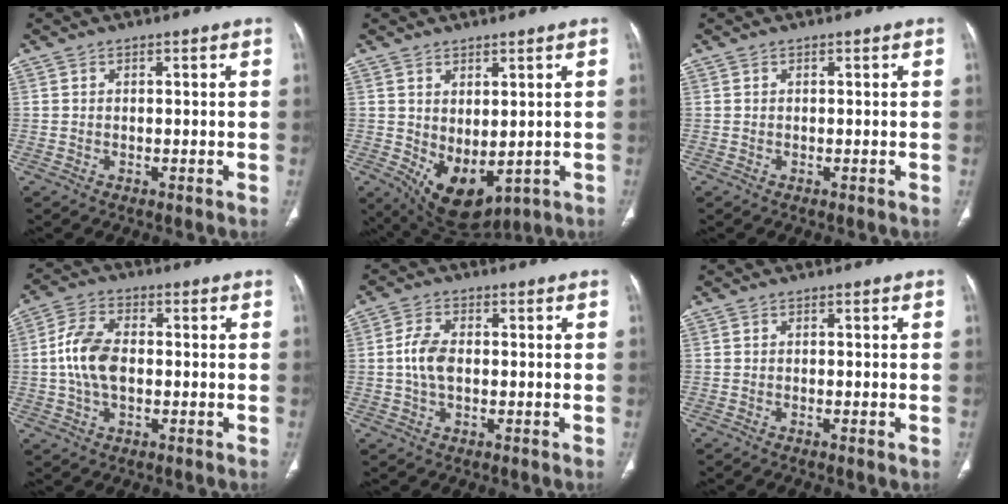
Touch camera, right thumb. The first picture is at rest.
{"total": 9.3, "force": [-1.0, 5.3, 7.6], "torque": [-0.110, -0.010, 0.016]}
{"total": 0.0}
{"total": 9.1, "force": [-0.3, 5.4, 7.4], "torque": [-0.148, 0.015, -0.009]}
{"total": 5.4, "force": [-0.2, 3.1, 4.4], "torque": [-0.092, 0.008, -0.007]}
{"total": 0.8, "force": [-0.4, 0.0, 0.7], "torque": [-0.016, -0.002, -0.009]}